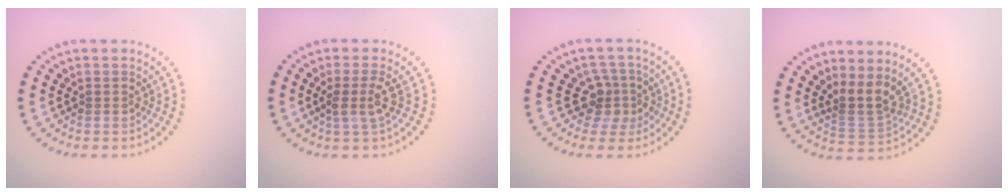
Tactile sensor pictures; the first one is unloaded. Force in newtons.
{"total": 2.2, "press": 1.6, "slide": 1.5}
{"total": 2.8, "press": 2.0, "slide": 2.0}
{"total": 2.9, "press": 1.9, "slide": 2.1}